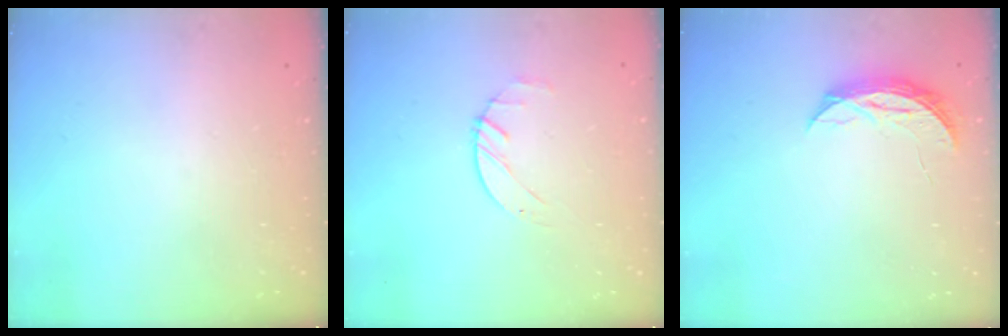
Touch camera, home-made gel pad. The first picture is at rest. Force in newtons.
{"total": 1.4, "press": 1.4, "slide": 0.2}
{"total": 5.6, "press": 5.6, "slide": 0.6}